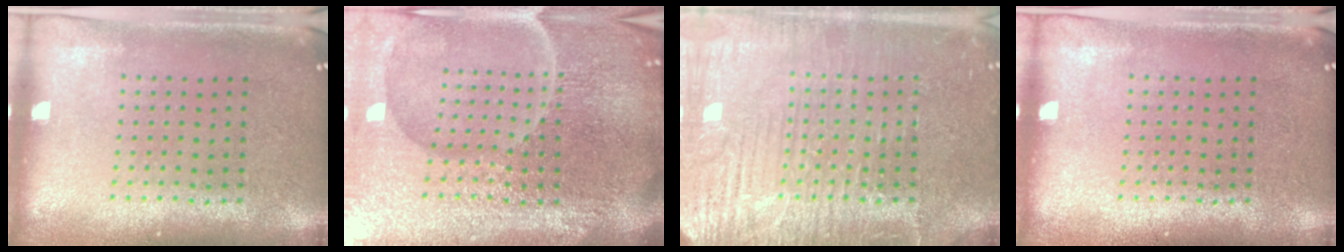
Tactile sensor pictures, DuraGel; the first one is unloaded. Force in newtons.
{"total": 7.1, "press": 6.3, "slide": 3.3}
{"total": 6.0, "press": 6.0, "slide": 0.7}
{"total": 0.0}